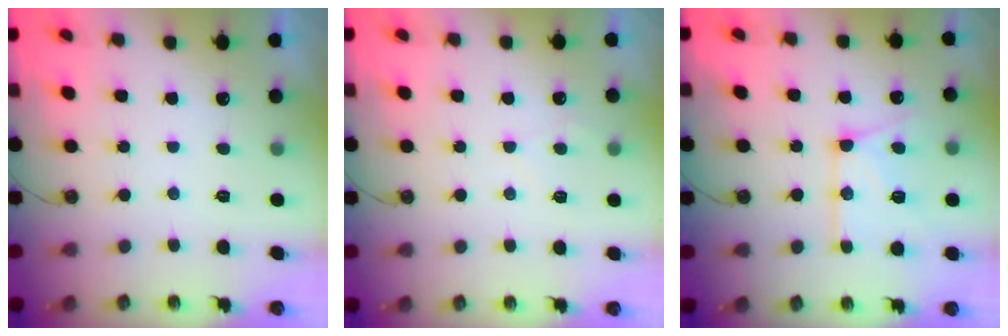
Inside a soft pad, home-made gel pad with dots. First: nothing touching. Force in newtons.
{"total": 3.8, "press": 3.8, "slide": 0.5}
{"total": 14.0, "press": 13.9, "slide": 1.6}